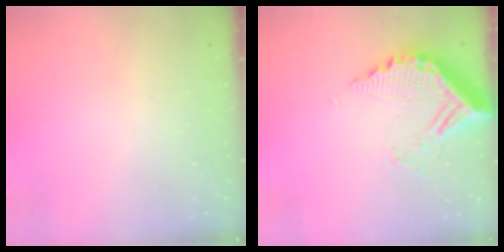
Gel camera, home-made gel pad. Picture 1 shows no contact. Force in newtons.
{"total": 12.3, "press": 12.3, "slide": 1.0}